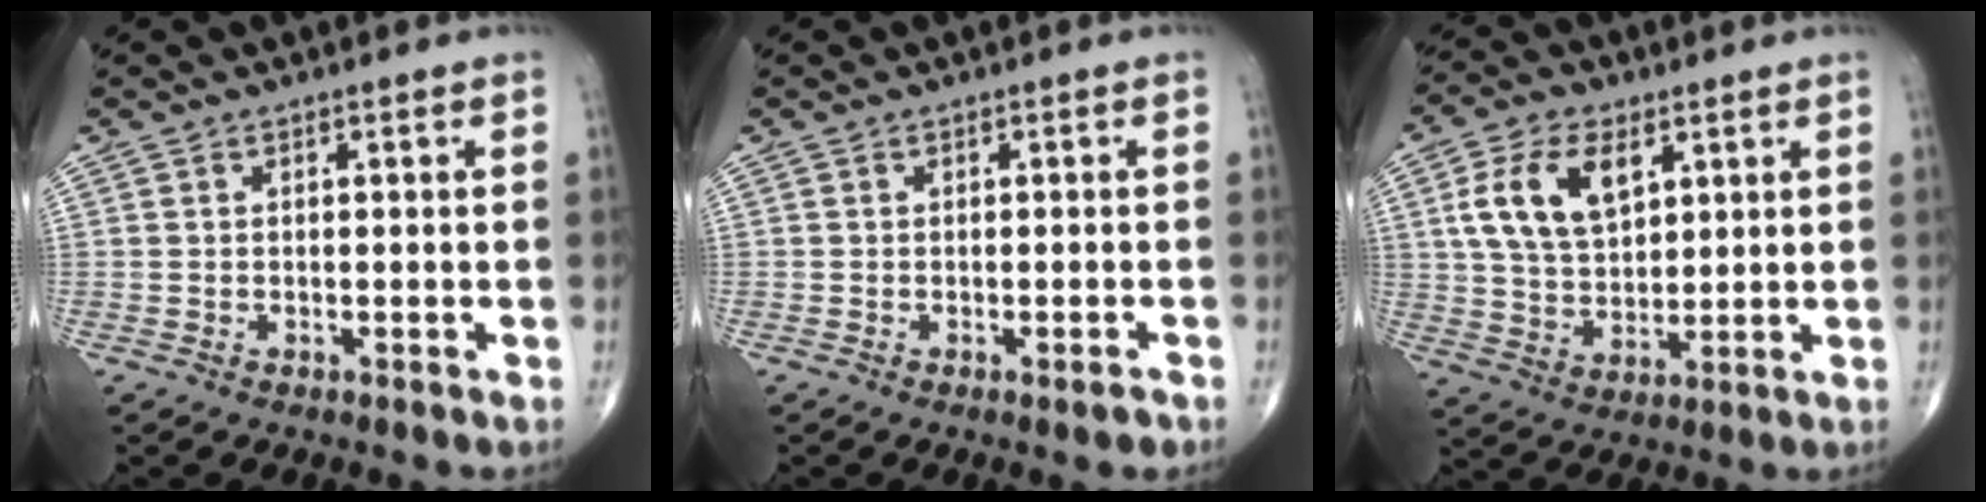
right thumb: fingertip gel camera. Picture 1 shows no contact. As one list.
[{"total": 1.4, "force": [-0.9, 0.4, 1.1], "torque": [-0.016, -0.001, -0.010]}, {"total": 12.4, "force": [4.5, 7.5, 8.8], "torque": [-0.149, -0.010, 0.089]}]